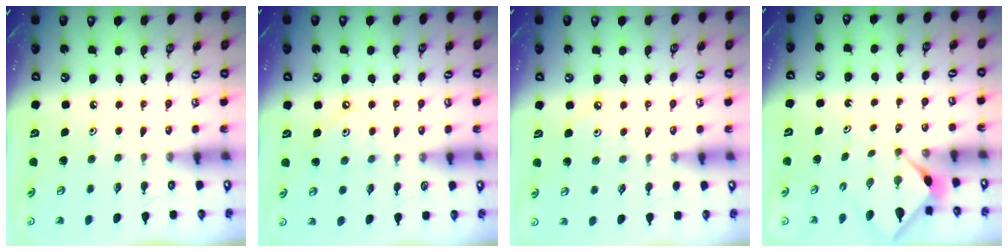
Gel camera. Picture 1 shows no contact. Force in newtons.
{"total": 5.7, "press": 5.7, "slide": 0.4}
{"total": 2.8, "press": 2.7, "slide": 0.5}
{"total": 2.3, "press": 2.2, "slide": 0.3}